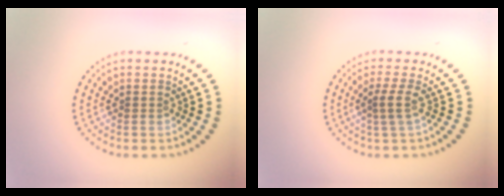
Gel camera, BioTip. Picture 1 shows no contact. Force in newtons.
{"total": 1.8, "press": 1.3, "slide": 1.3}